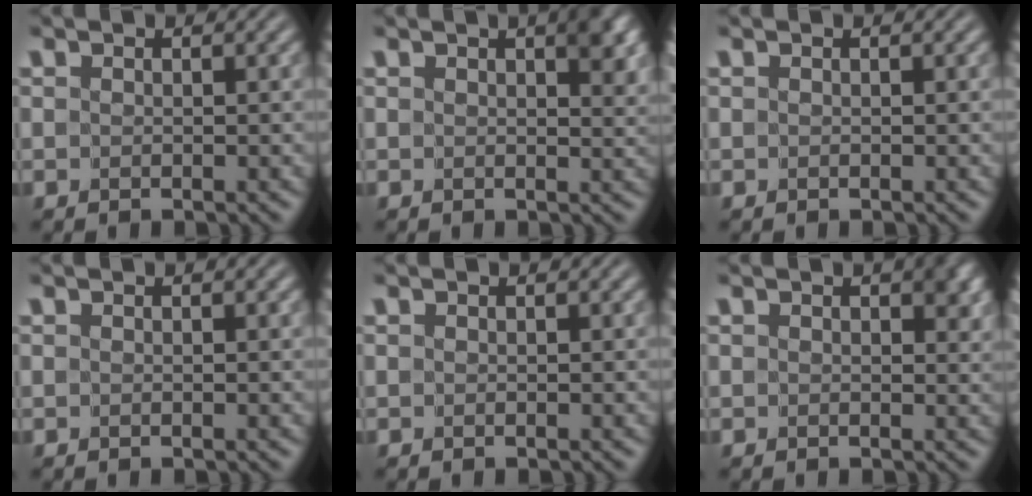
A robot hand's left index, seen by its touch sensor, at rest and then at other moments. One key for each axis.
{"total": 3.2, "fx": 1.4, "fy": 1.3, "fz": 2.5, "tx": -0.026, "ty": 0.000, "tz": 0.021}
{"total": 0.0}
{"total": 0.0}
{"total": 0.0}
{"total": 2.2, "fx": 0.7, "fy": 1.3, "fz": 1.6, "tx": -0.016, "ty": -0.002, "tz": 0.011}